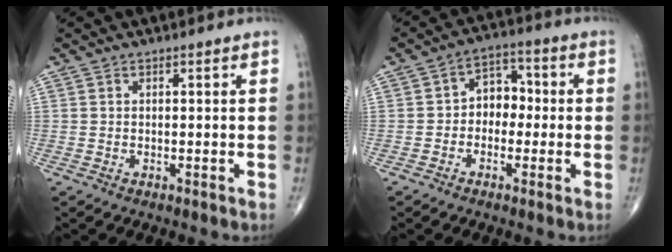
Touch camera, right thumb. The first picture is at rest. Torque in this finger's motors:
{"motor_torque": [-0.13, 0.33, -0.06, -0.10, 0.04]}